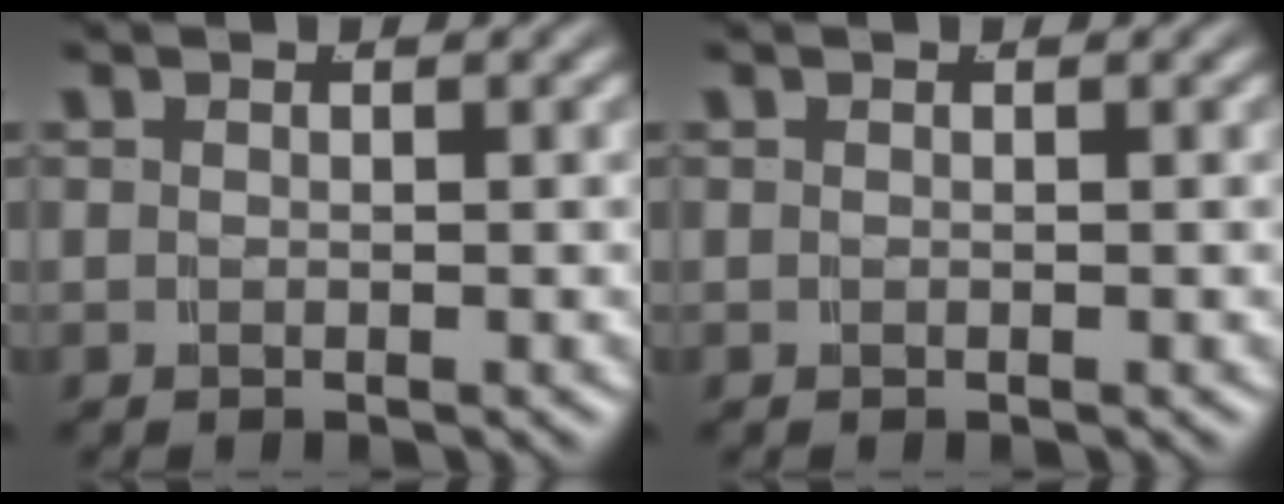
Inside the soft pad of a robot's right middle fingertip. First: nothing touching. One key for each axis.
{"total": 0.0}